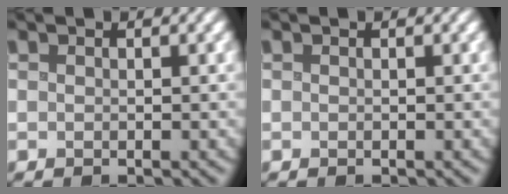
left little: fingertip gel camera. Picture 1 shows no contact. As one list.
[{"total": 0.0}]